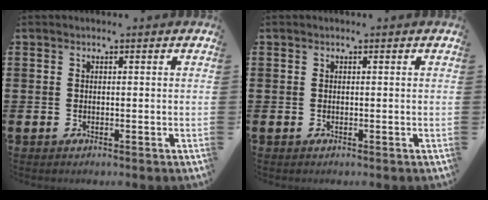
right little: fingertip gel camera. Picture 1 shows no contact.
{"total": 0.0}